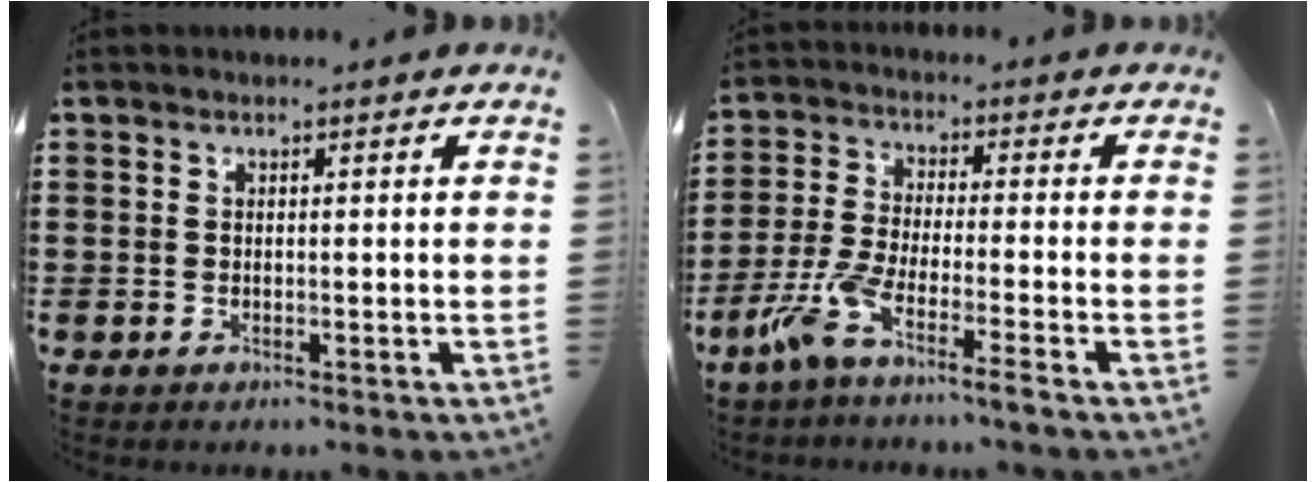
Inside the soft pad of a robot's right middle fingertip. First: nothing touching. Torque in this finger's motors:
{"motor_torque": [1.63, -0.51, 0.74, 0.15]}